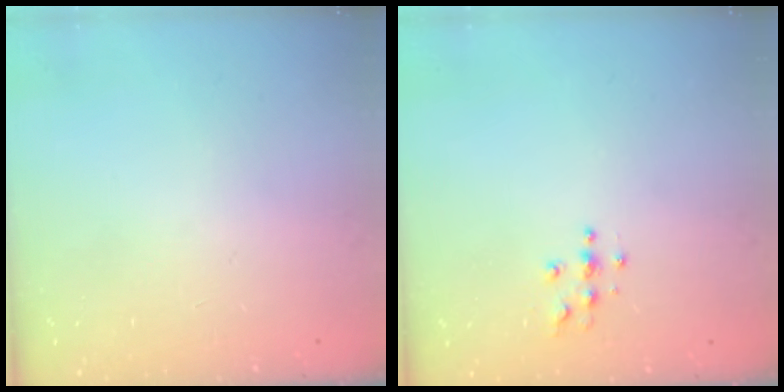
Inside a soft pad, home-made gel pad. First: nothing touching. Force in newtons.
{"total": 4.0, "press": 4.0, "slide": 0.3}